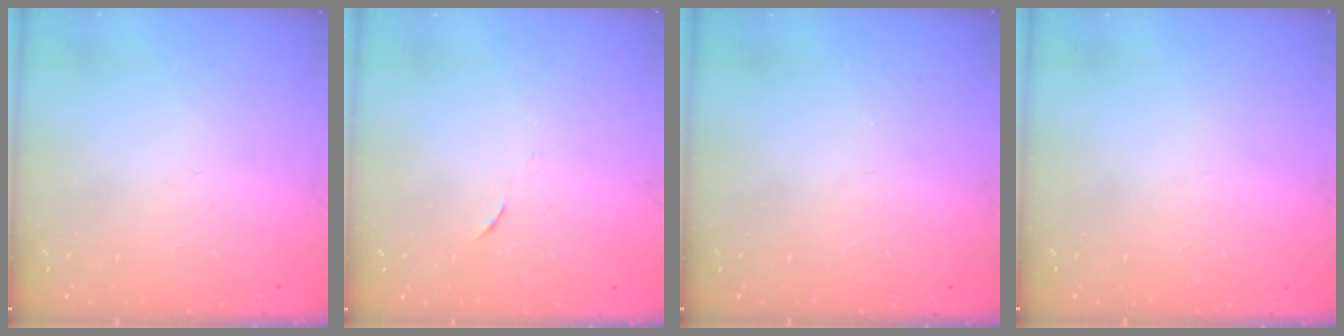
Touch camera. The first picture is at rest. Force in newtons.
{"total": 3.5, "press": 3.4, "slide": 0.9}
{"total": 0.0}
{"total": 0.0}